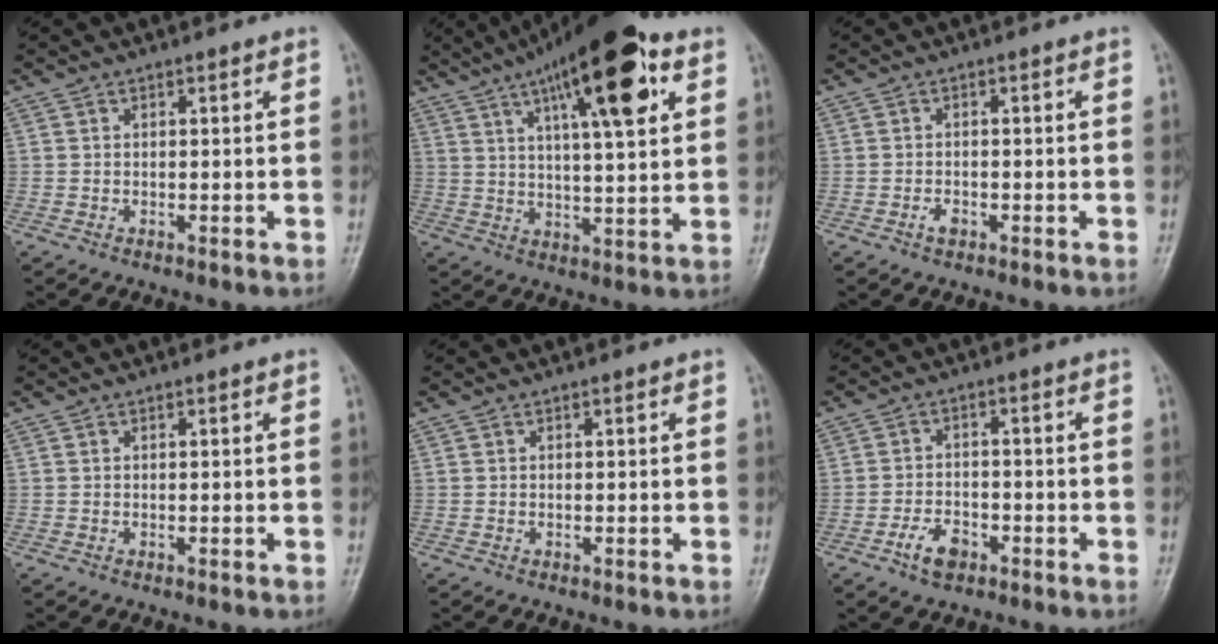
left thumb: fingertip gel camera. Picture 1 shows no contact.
{"total": 19.6, "force": [9.1, 5.6, 16.4], "torque": [-0.234, -0.011, 0.140]}
{"total": 1.7, "force": [-1.0, 1.0, 1.0], "torque": [-0.016, 0.005, -0.019]}
{"total": 0.0}
{"total": 0.0}
{"total": 5.1, "force": [-2.9, 2.9, 3.0], "torque": [-0.049, 0.020, -0.054]}